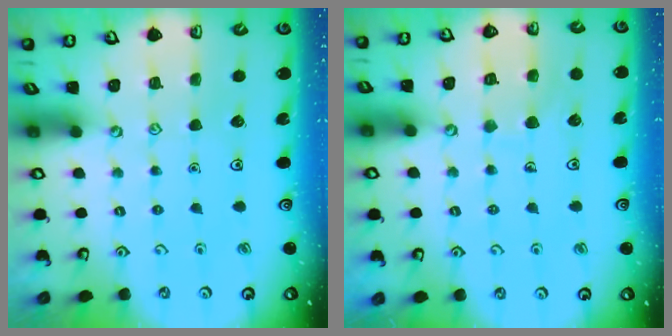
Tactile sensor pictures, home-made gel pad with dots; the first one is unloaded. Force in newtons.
{"total": 6.7, "press": 6.7, "slide": 0.4}